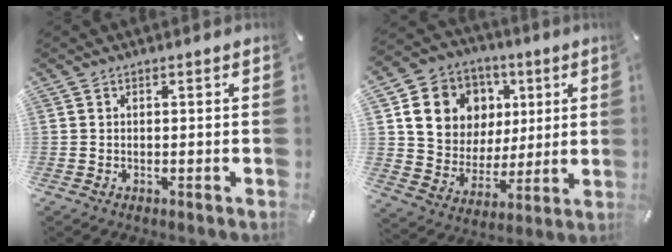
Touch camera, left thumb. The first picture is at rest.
{"total": 14.2, "force": [4.9, 12.6, 4.1], "torque": [-0.064, -0.022, 0.100]}